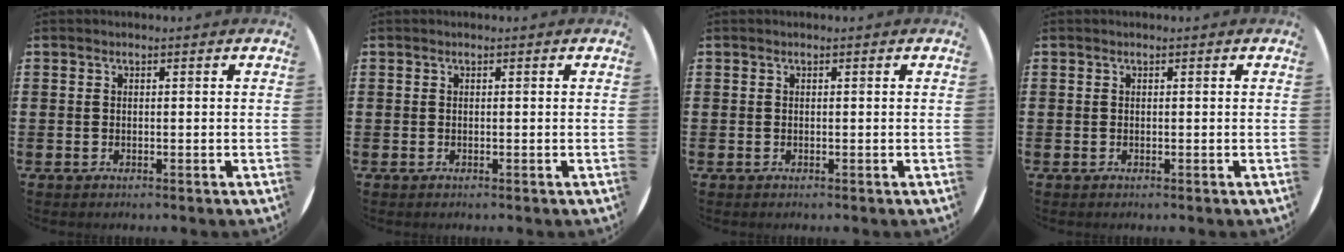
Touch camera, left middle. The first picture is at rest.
{"total": 0.0}
{"total": 0.0}
{"total": 0.0}